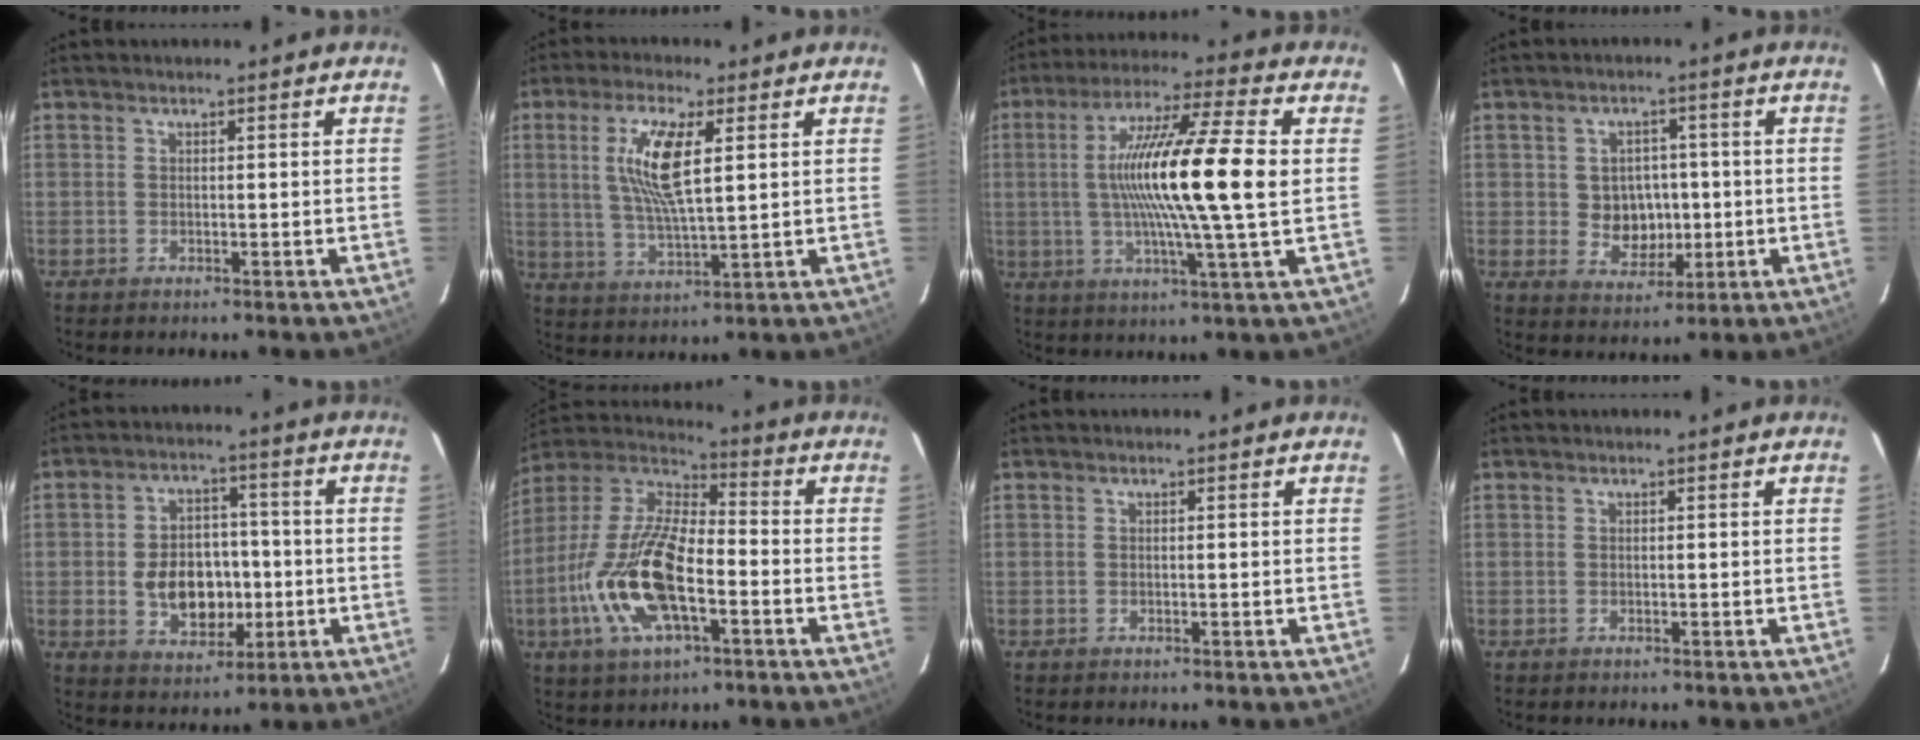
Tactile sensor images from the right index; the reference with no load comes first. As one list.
[{"total": 10.5, "force": [2.9, 2.5, 9.8], "torque": [-0.194, 0.001, 0.059]}, {"total": 17.7, "force": [1.3, 0.0, 17.7], "torque": [-0.308, 0.003, 0.016]}, {"total": 6.9, "force": [-0.3, 6.0, 3.4], "torque": [-0.068, 0.009, 0.010]}, {"total": 11.5, "force": [-1.8, 8.2, 7.9], "torque": [-0.158, 0.013, -0.013]}, {"total": 19.1, "force": [-5.9, 7.7, 16.4], "torque": [-0.348, -0.011, -0.115]}, {"total": 0.0}, {"total": 0.0}]